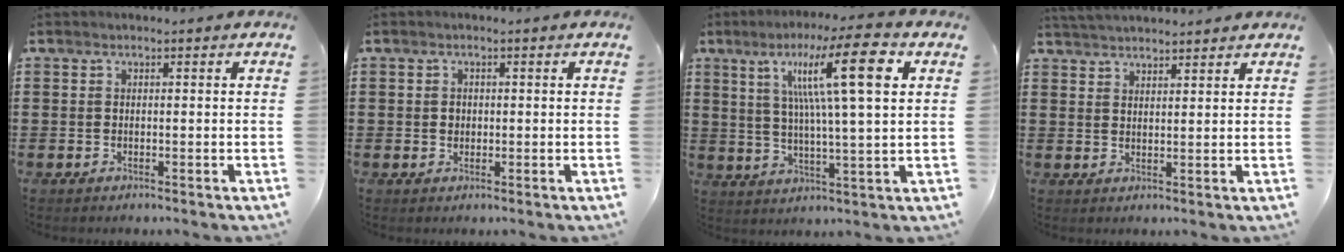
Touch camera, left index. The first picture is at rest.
{"total": 1.1, "force": [0.2, 1.0, 0.5], "torque": [-0.013, 0.006, 0.003]}
{"total": 14.6, "force": [6.0, 1.9, 13.2], "torque": [-0.250, 0.013, 0.089]}
{"total": 3.0, "force": [3.0, -0.1, 0.2], "torque": [-0.012, -0.004, 0.057]}